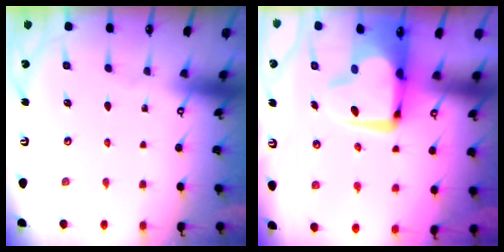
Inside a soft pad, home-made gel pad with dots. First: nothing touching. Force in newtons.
{"total": 6.0, "press": 5.9, "slide": 1.3}